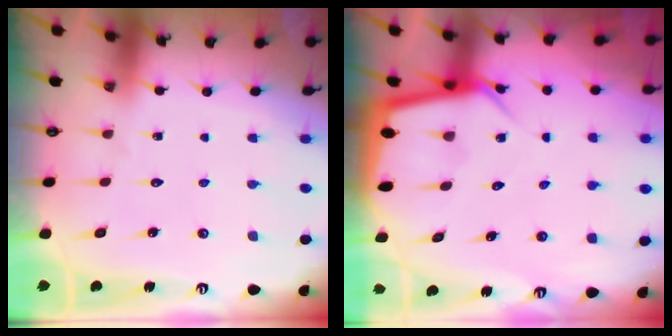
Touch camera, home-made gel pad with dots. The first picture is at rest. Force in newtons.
{"total": 6.1, "press": 6.1, "slide": 0.5}